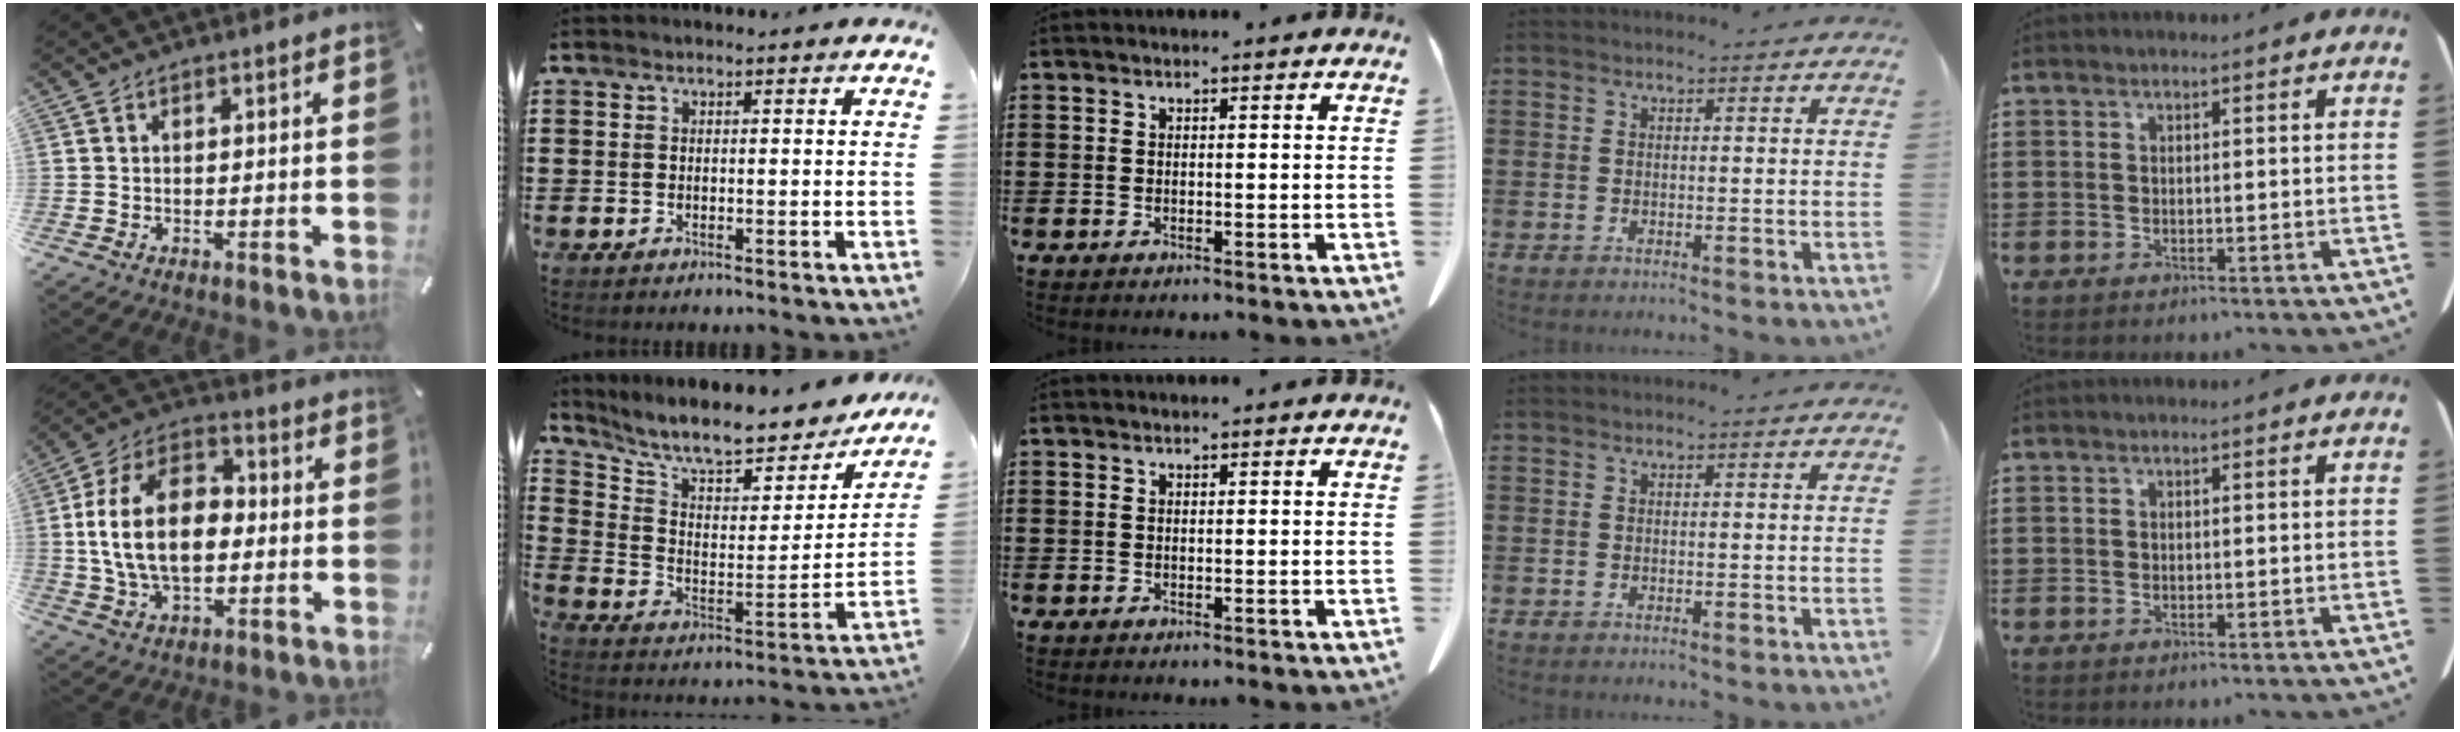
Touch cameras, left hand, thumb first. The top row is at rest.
{"thumb": {"total": 18.1, "force": [-0.4, 12.3, 13.3], "torque": [-0.285, 0.014, -0.009]}, "index": {"total": 10.0, "force": [8.8, 1.7, 4.6], "torque": [-0.112, -0.062, 0.146]}}